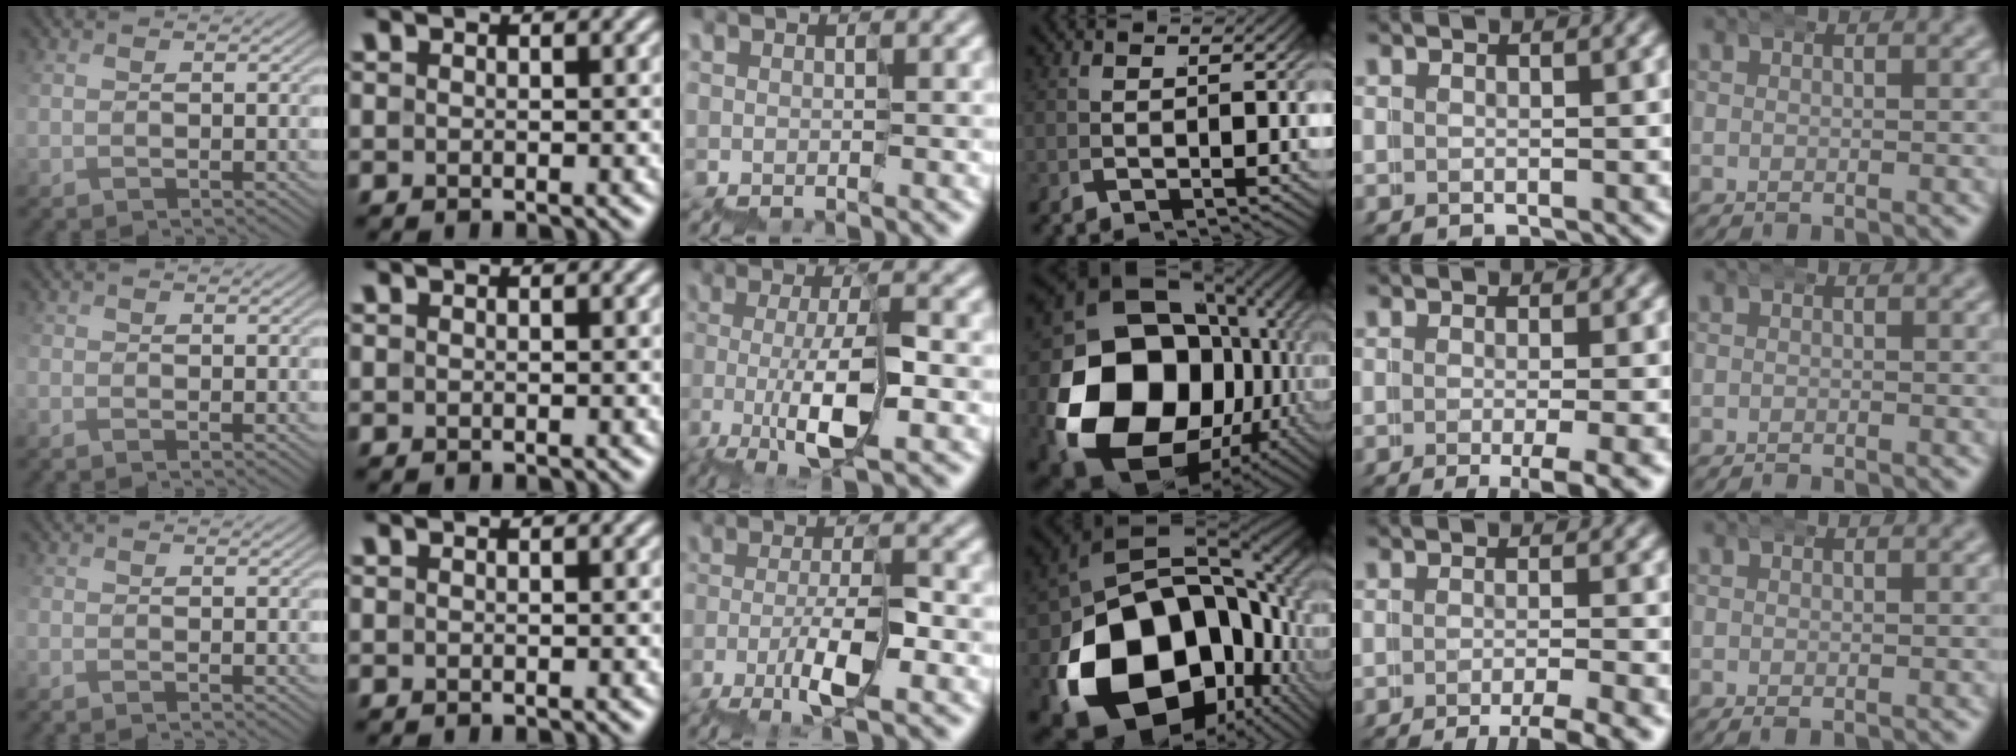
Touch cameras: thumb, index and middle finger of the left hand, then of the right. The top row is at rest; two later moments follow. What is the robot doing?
{"motion": "wrap", "object": "belt"}